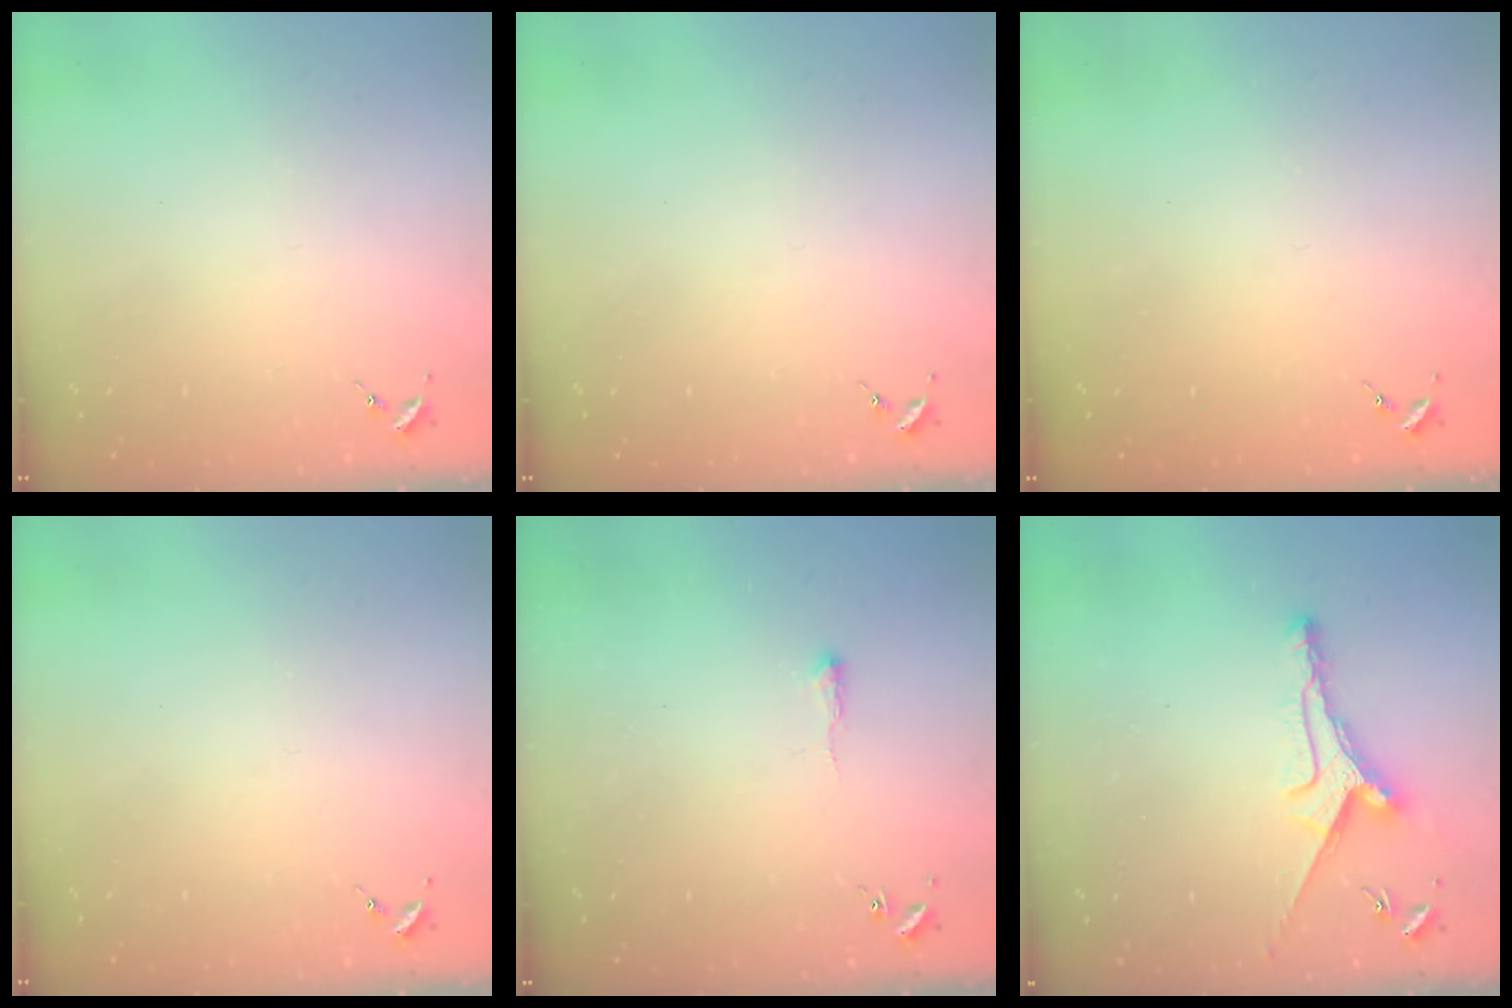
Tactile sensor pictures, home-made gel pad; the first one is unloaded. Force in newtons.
{"total": 0.0}
{"total": 0.7, "press": 0.7, "slide": 0.0}
{"total": 0.0}
{"total": 2.4, "press": 2.4, "slide": 0.4}
{"total": 8.4, "press": 8.4, "slide": 0.4}